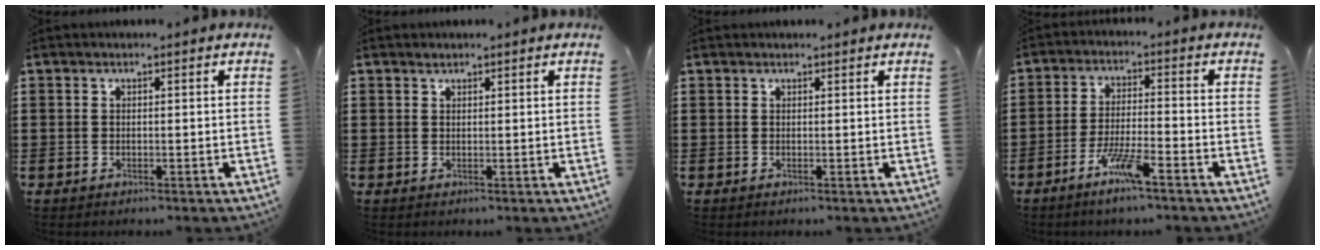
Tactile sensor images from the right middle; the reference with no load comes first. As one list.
[{"total": 0.8, "force": [0.8, 0.0, 0.1], "torque": [-0.003, -0.001, 0.015]}, {"total": 0.7, "force": [0.6, -0.2, 0.1], "torque": [-0.003, 0.000, 0.012]}, {"total": 6.0, "force": [-4.0, 0.5, 4.5], "torque": [-0.099, -0.011, -0.075]}]